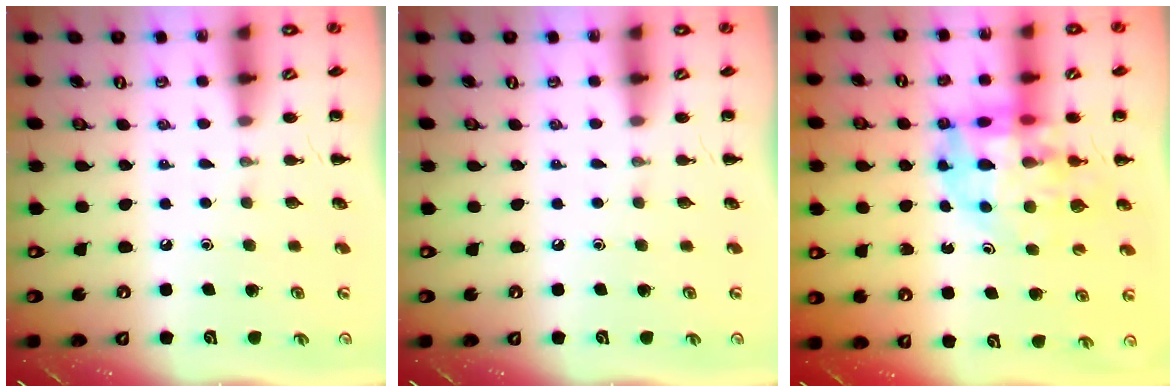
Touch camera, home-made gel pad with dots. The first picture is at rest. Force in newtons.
{"total": 0.0}
{"total": 13.0, "press": 12.5, "slide": 3.7}